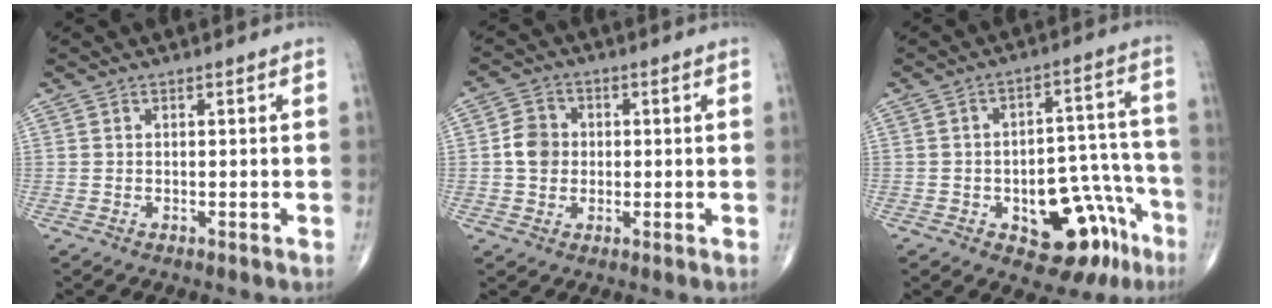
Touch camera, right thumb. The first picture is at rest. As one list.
[{"total": 5.4, "force": [0.0, 4.7, 2.7], "torque": [-0.037, 0.008, -0.007]}, {"total": 15.5, "force": [-7.7, 8.3, 10.6], "torque": [-0.082, 0.069, -0.095]}]